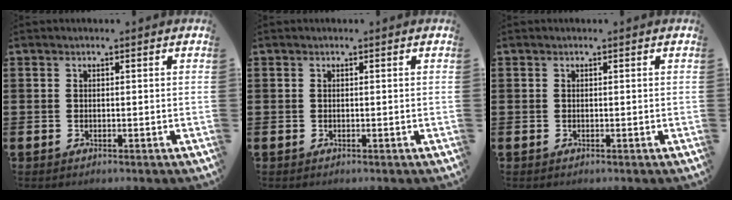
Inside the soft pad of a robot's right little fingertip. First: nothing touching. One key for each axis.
{"total": 0.0}
{"total": 0.0}